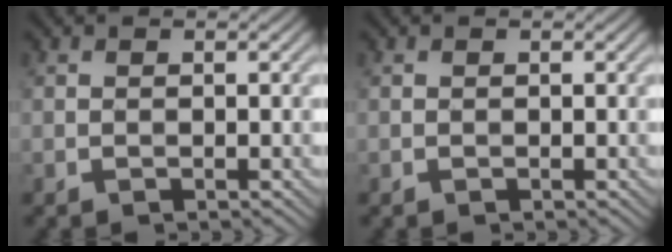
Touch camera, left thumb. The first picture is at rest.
{"total": 0.0}